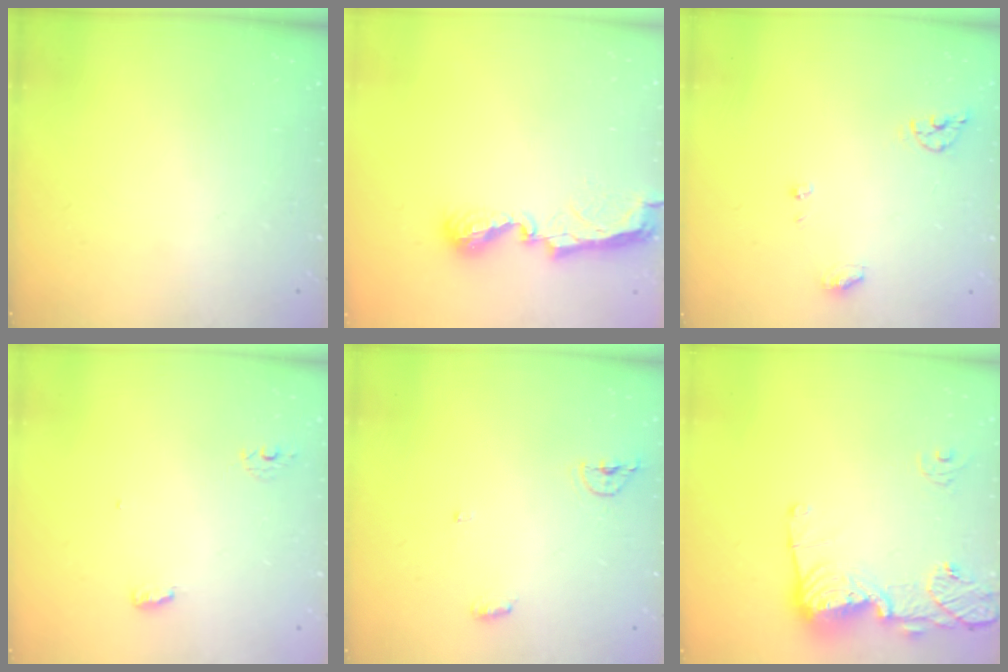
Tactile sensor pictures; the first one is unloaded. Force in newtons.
{"total": 7.7, "press": 7.6, "slide": 0.7}
{"total": 6.7, "press": 6.7, "slide": 0.3}
{"total": 5.2, "press": 4.4, "slide": 2.7}
{"total": 4.8, "press": 4.7, "slide": 1.1}
{"total": 15.9, "press": 15.9, "slide": 1.5}